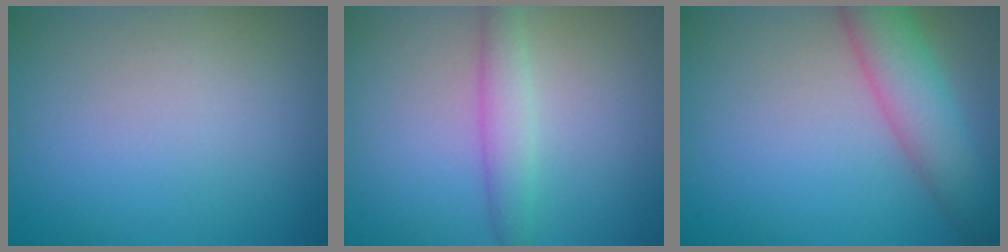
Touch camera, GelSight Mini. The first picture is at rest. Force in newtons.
{"total": 2.4, "press": 2.4, "slide": 0.1}
{"total": 5.1, "press": 5.1, "slide": 0.3}